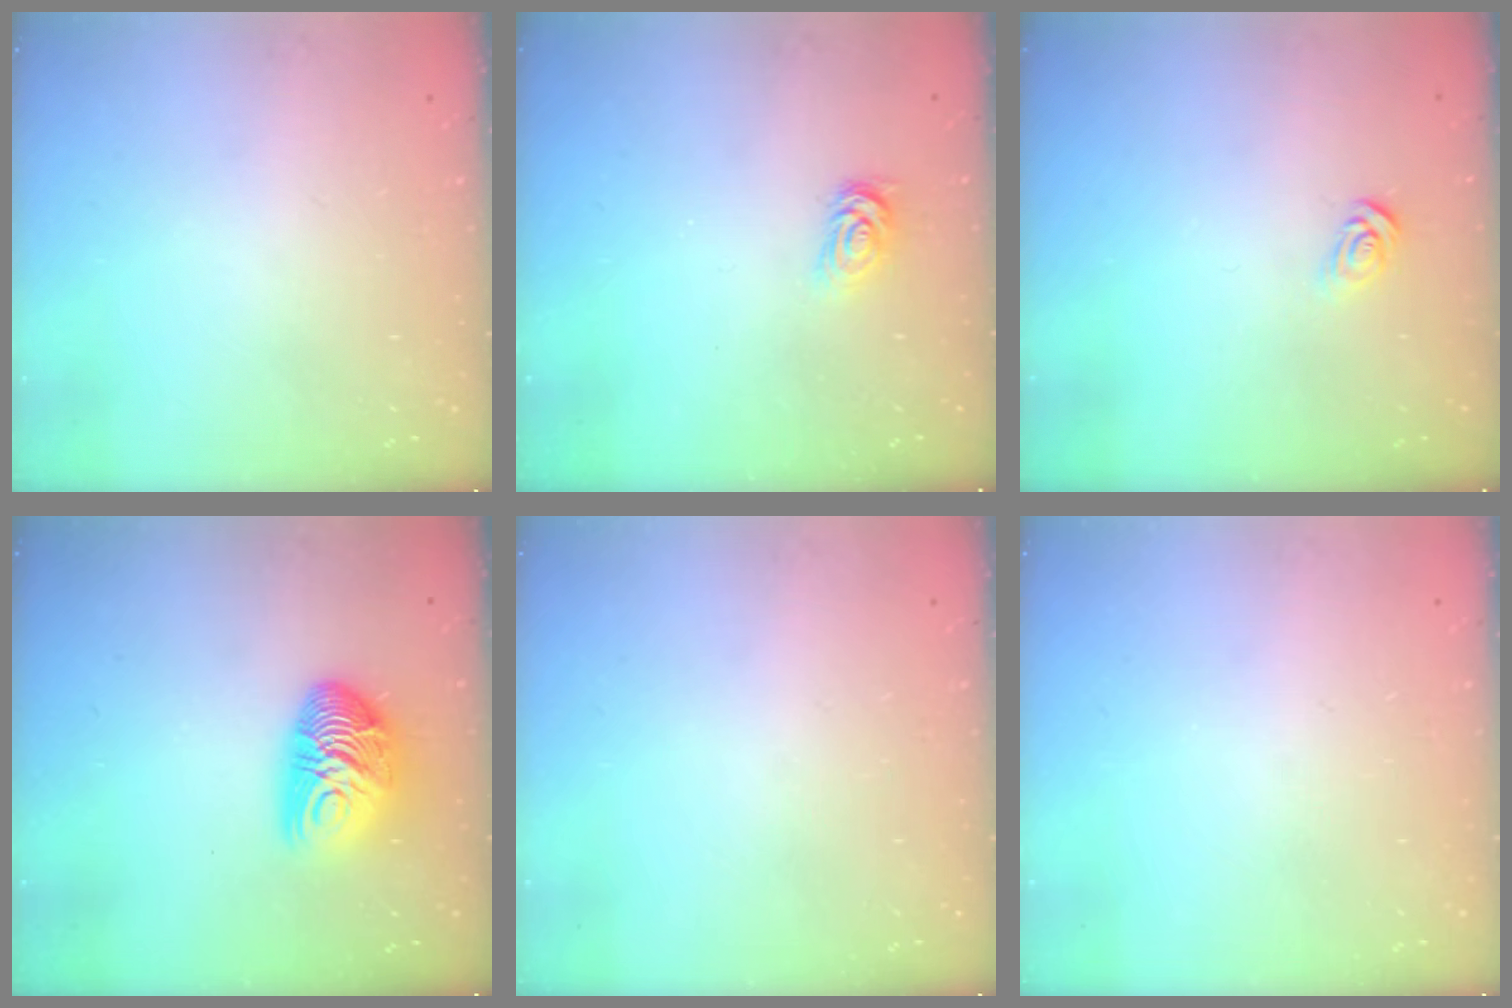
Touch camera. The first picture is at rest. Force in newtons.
{"total": 2.6, "press": 2.6, "slide": 0.4}
{"total": 3.8, "press": 3.8, "slide": 0.4}
{"total": 12.5, "press": 12.5, "slide": 0.3}
{"total": 0.0}
{"total": 0.0}